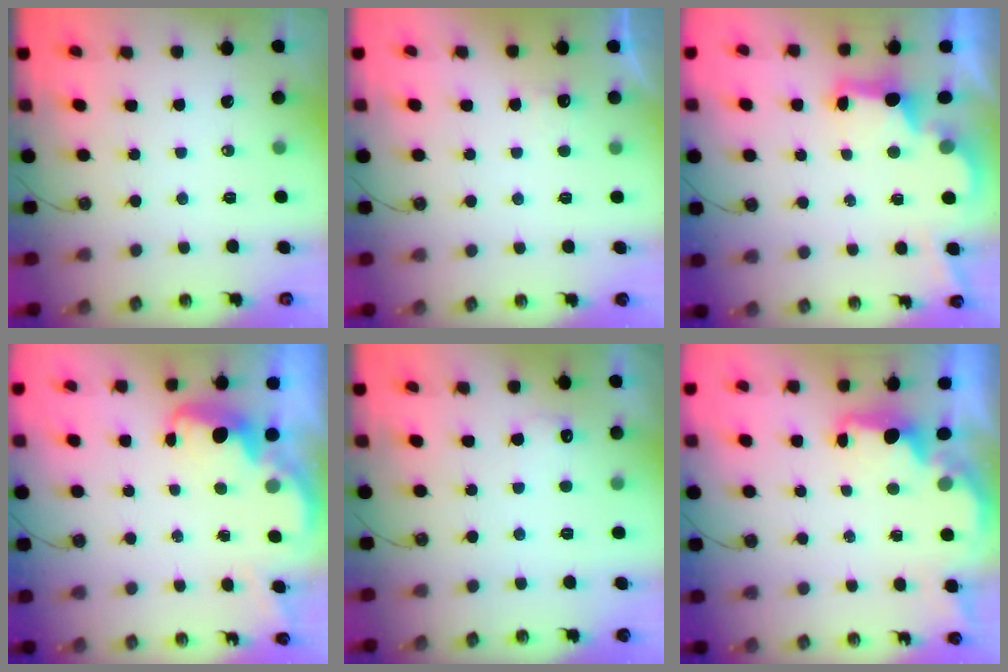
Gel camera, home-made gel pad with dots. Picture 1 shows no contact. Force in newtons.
{"total": 1.5, "press": 1.4, "slide": 0.6}
{"total": 2.9, "press": 2.8, "slide": 0.9}
{"total": 2.5, "press": 2.5, "slide": 0.4}
{"total": 4.9, "press": 4.8, "slide": 1.2}
{"total": 2.0, "press": 1.8, "slide": 0.7}